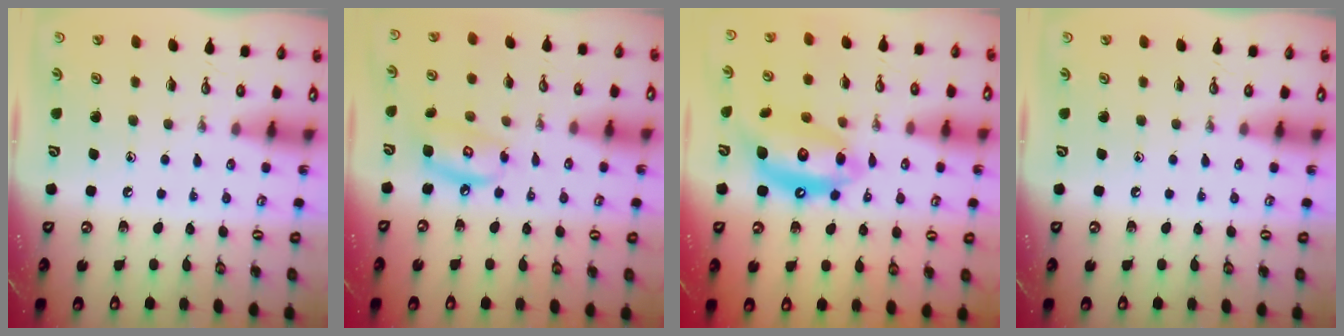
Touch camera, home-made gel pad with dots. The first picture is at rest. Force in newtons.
{"total": 8.1, "press": 8.1, "slide": 0.6}
{"total": 14.6, "press": 14.5, "slide": 1.8}
{"total": 0.0}